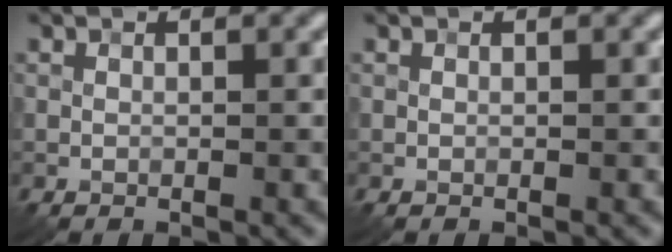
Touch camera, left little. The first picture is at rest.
{"total": 0.0}